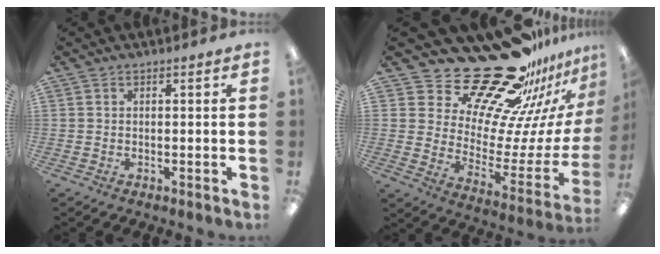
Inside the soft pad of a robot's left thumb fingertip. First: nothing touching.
{"total": 26.5, "force": [22.2, 9.8, 10.6], "torque": [-0.162, -0.168, 0.390]}